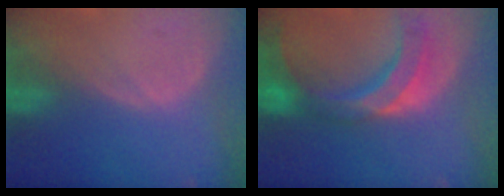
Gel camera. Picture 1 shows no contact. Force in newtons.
{"total": 10.8, "press": 9.3, "slide": 5.5}